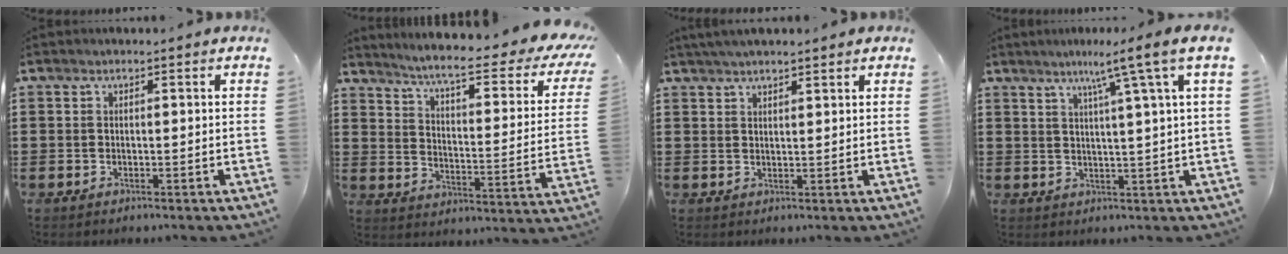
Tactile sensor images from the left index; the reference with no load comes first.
{"total": 7.6, "force": [5.7, 0.2, 5.0], "torque": [-0.102, -0.046, 0.084]}
{"total": 2.3, "force": [2.1, 0.2, 1.0], "torque": [-0.023, 0.006, 0.040]}
{"total": 6.9, "force": [3.8, -1.5, 5.6], "torque": [-0.103, -0.014, 0.054]}